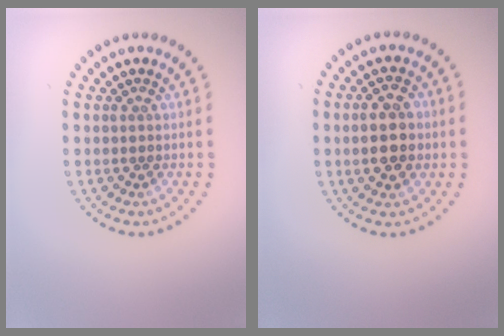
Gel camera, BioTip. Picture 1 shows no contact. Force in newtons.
{"total": 4.5, "press": 4.5, "slide": 0.2}